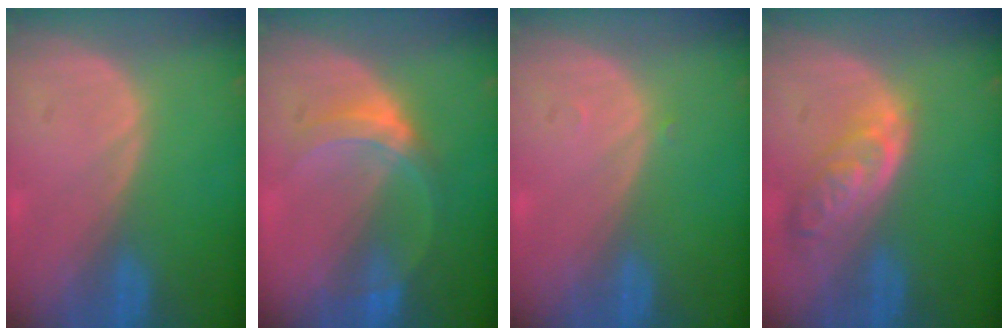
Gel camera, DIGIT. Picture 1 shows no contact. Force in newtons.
{"total": 5.2, "press": 4.8, "slide": 1.9}
{"total": 0.5, "press": 0.4, "slide": 0.3}
{"total": 6.3, "press": 5.6, "slide": 2.8}